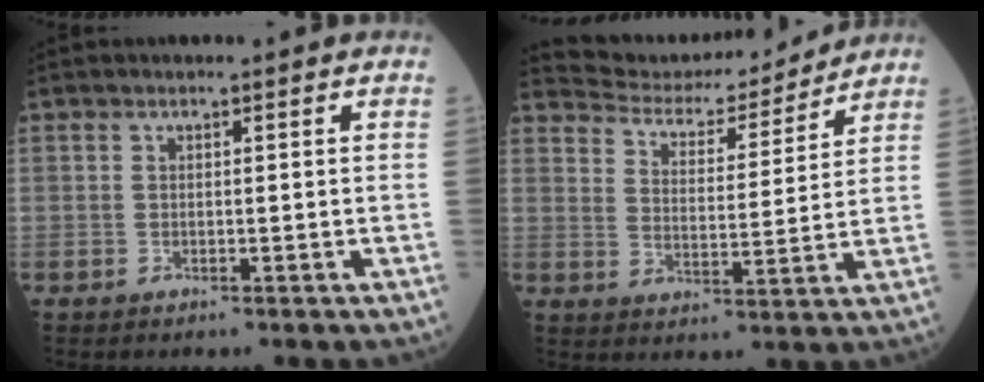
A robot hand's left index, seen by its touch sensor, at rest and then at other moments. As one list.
[{"total": 12.8, "force": [12.5, 2.1, 2.0], "torque": [-0.036, -0.001, 0.184]}]